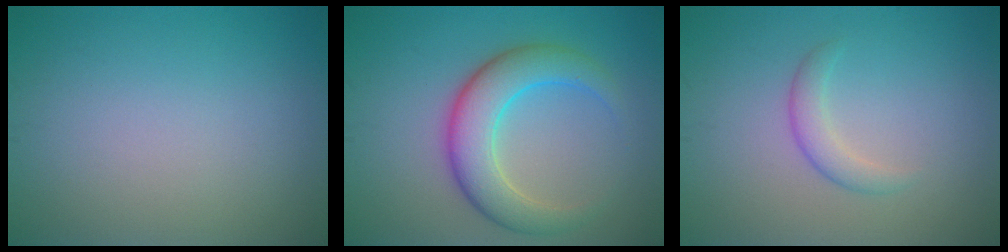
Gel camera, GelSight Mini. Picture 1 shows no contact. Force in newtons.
{"total": 5.9, "press": 5.9, "slide": 0.2}
{"total": 1.8, "press": 1.8, "slide": 0.1}